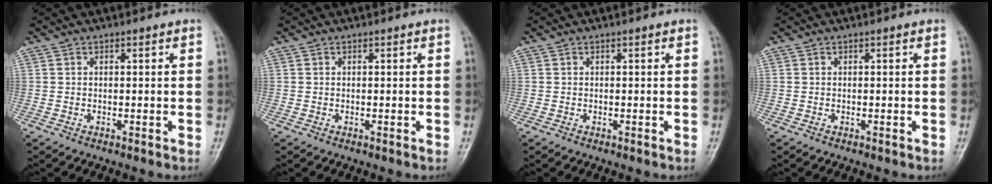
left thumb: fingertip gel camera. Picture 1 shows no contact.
{"total": 0.0}
{"total": 0.0}
{"total": 0.0}